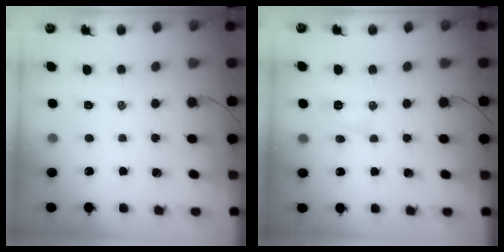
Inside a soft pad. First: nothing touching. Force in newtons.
{"total": 2.9, "press": 2.8, "slide": 0.8}